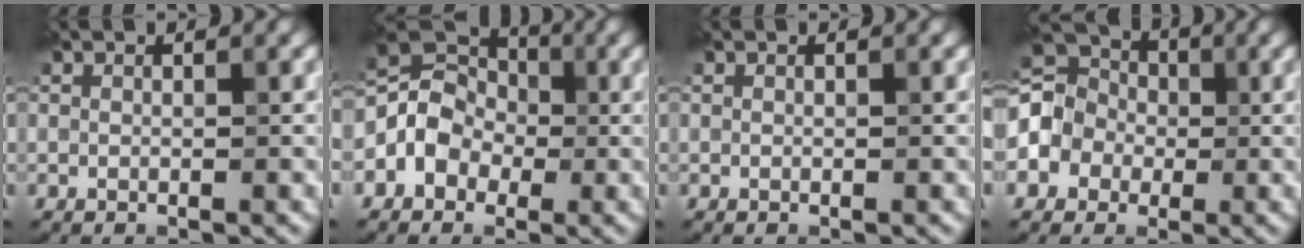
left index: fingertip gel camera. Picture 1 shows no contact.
{"total": 4.3, "force": [-1.1, 3.7, 2.0], "torque": [-0.017, 0.008, -0.031]}
{"total": 0.0}
{"total": 8.4, "force": [-0.7, 7.5, 3.7], "torque": [-0.082, 0.024, -0.057]}